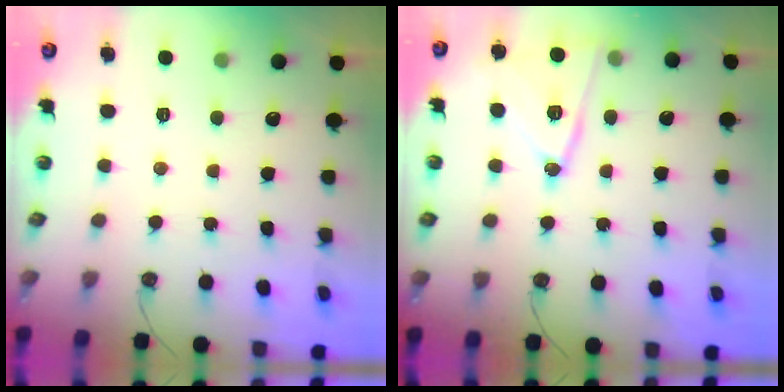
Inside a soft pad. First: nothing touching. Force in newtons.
{"total": 14.0, "press": 13.9, "slide": 1.4}